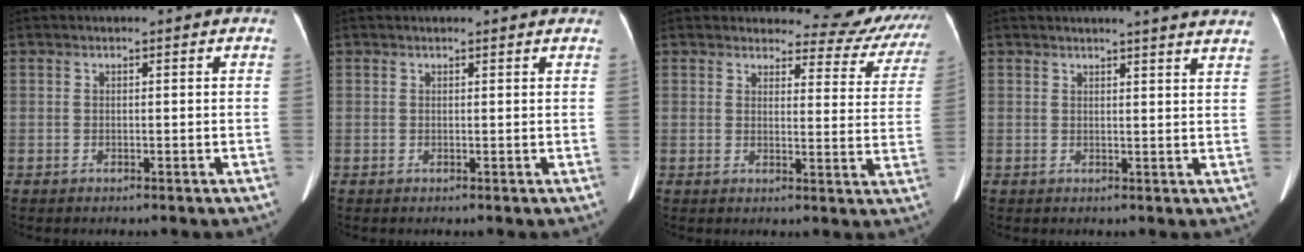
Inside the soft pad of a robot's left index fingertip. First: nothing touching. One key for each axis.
{"total": 3.5, "fx": 3.3, "fy": 0.2, "fz": 1.1, "tx": -0.013, "ty": 0.017, "tz": 0.032}
{"total": 12.0, "fx": 11.4, "fy": 3.4, "fz": 1.0, "tx": 0.024, "ty": -0.048, "tz": 0.103}
{"total": 10.7, "fx": 9.8, "fy": 0.1, "fz": 4.3, "tx": -0.048, "ty": -0.008, "tz": 0.094}